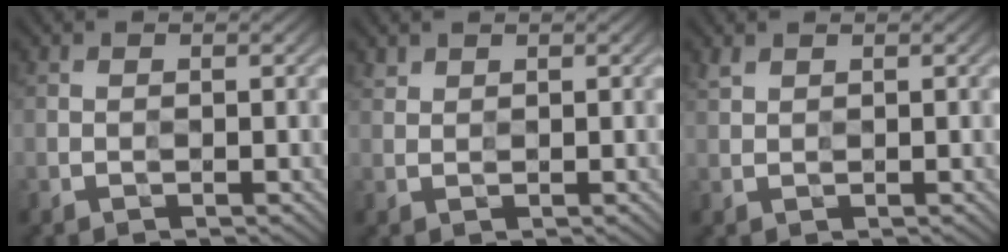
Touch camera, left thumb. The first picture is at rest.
{"total": 1.5, "force": [1.4, 0.4, -0.3], "torque": [0.003, 0.004, 0.033]}
{"total": 1.3, "force": [1.2, 0.3, -0.1], "torque": [-0.003, 0.002, 0.028]}